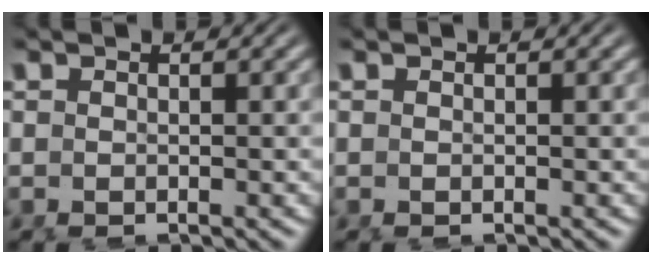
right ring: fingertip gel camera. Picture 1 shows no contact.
{"total": 0.0}